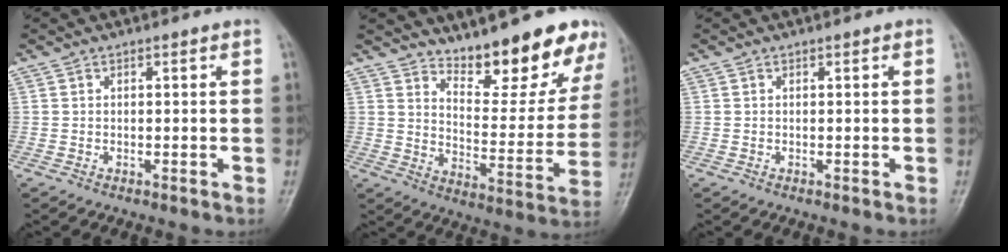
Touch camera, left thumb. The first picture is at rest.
{"total": 15.8, "force": [12.5, 4.7, 8.5], "torque": [-0.071, -0.097, 0.182]}
{"total": 0.0}